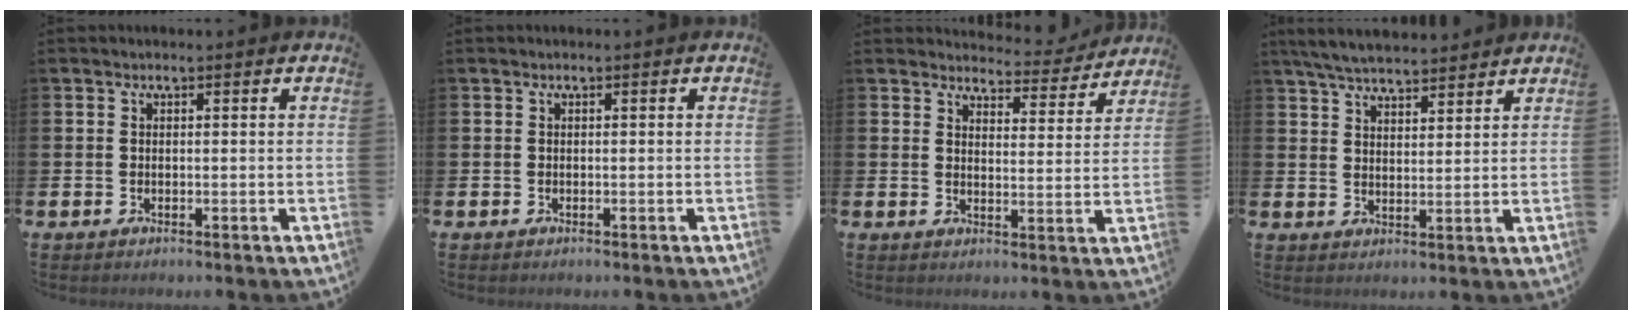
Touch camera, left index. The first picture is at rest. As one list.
[{"total": 0.0}, {"total": 3.9, "force": [3.7, 1.0, 0.1], "torque": [-0.007, -0.032, 0.060]}, {"total": 5.4, "force": [5.3, 0.8, 1.0], "torque": [-0.032, -0.024, 0.095]}]